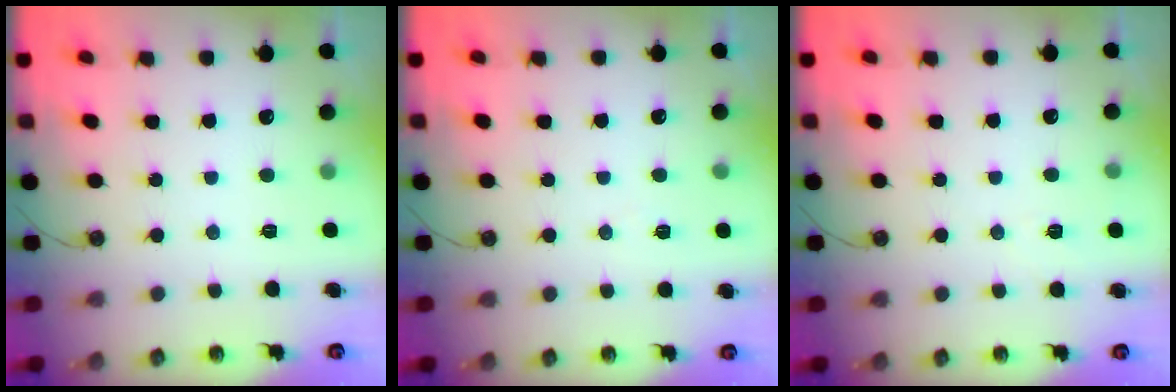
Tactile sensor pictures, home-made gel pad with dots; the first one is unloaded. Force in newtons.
{"total": 4.2, "press": 3.7, "slide": 1.9}
{"total": 5.5, "press": 3.2, "slide": 4.5}